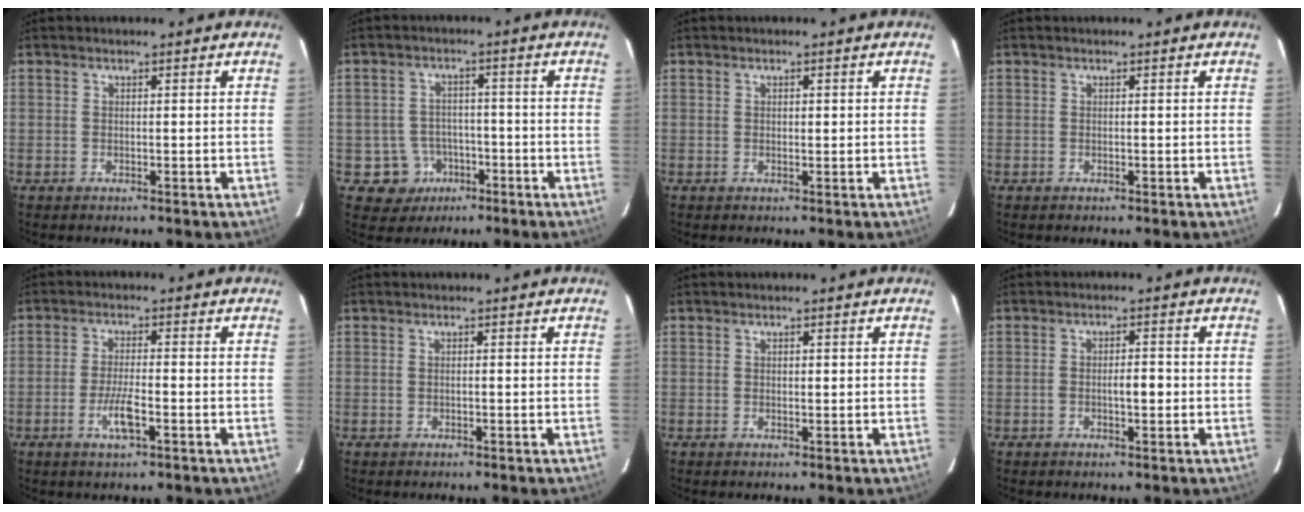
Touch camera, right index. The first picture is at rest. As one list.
[{"total": 6.1, "force": [-2.2, 5.7, 0.2], "torque": [0.002, 0.014, -0.028]}, {"total": 0.7, "force": [0.2, 0.3, 0.7], "torque": [-0.012, 0.000, 0.004]}, {"total": 0.0}, {"total": 4.5, "force": [-1.8, 0.6, 4.1], "torque": [-0.082, -0.005, -0.034]}, {"total": 0.0}, {"total": 0.7, "force": [0.2, 0.2, 0.6], "torque": [-0.011, 0.001, 0.003]}, {"total": 2.7, "force": [-0.5, 0.8, 2.6], "torque": [-0.044, 0.003, -0.009]}]